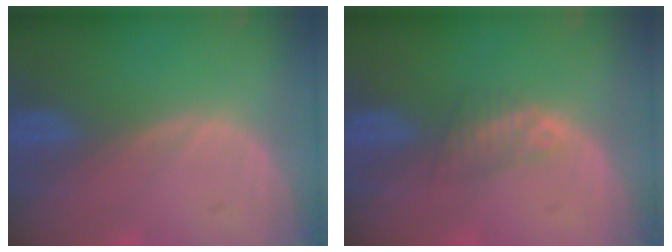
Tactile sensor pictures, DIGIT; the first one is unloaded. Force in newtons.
{"total": 2.3, "press": 2.1, "slide": 0.8}